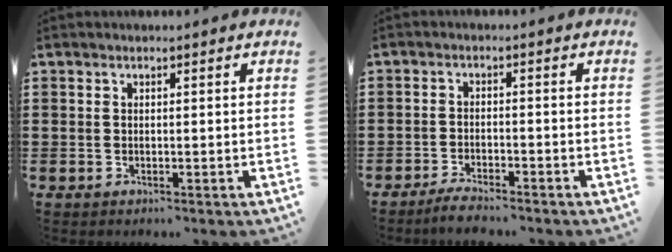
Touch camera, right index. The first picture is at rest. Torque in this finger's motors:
{"motor_torque": [-0.30, 0.33, 0.18, 0.02]}